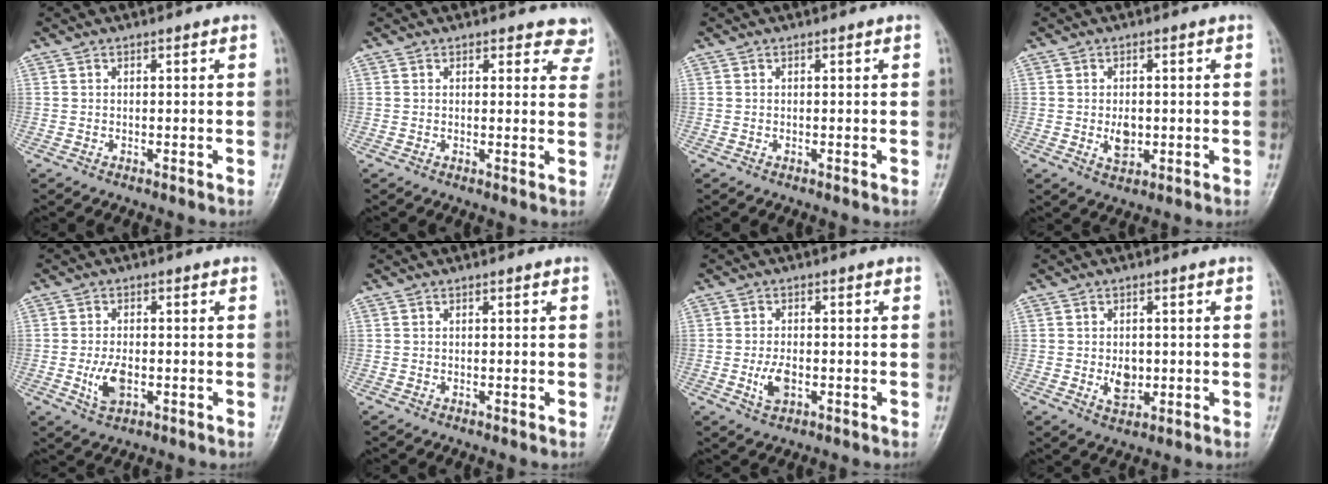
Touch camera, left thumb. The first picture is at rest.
{"total": 4.9, "force": [4.4, 2.2, 0.4], "torque": [0.039, -0.023, 0.026]}
{"total": 0.0}
{"total": 3.7, "force": [-0.4, 2.4, 2.8], "torque": [-0.038, -0.004, -0.002]}
{"total": 5.1, "force": [-1.2, 2.9, 4.1], "torque": [-0.077, -0.002, -0.020]}
{"total": 0.0}
{"total": 4.1, "force": [-1.1, 2.3, 3.2], "torque": [-0.061, 0.000, -0.019]}
{"total": 4.1, "force": [-0.3, 2.9, 2.9], "torque": [-0.034, -0.003, 0.000]}